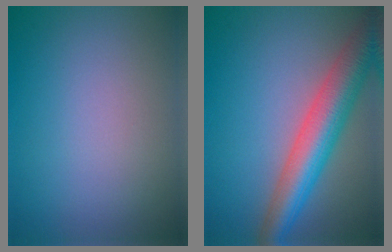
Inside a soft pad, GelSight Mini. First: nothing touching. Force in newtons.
{"total": 7.7, "press": 7.7, "slide": 0.3}